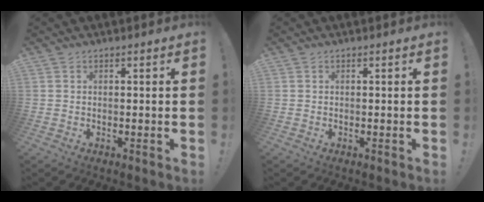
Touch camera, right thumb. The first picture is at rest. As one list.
[{"total": 0.0}]